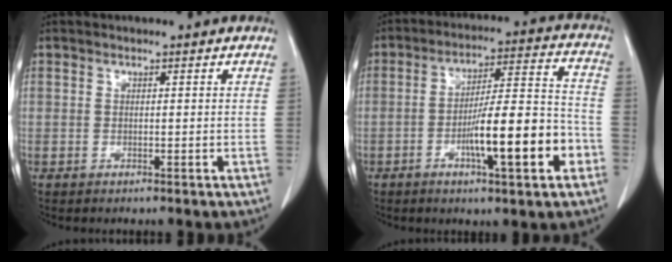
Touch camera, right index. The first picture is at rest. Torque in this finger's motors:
{"motor_torque": [1.25, -0.89, 0.40, 0.18]}